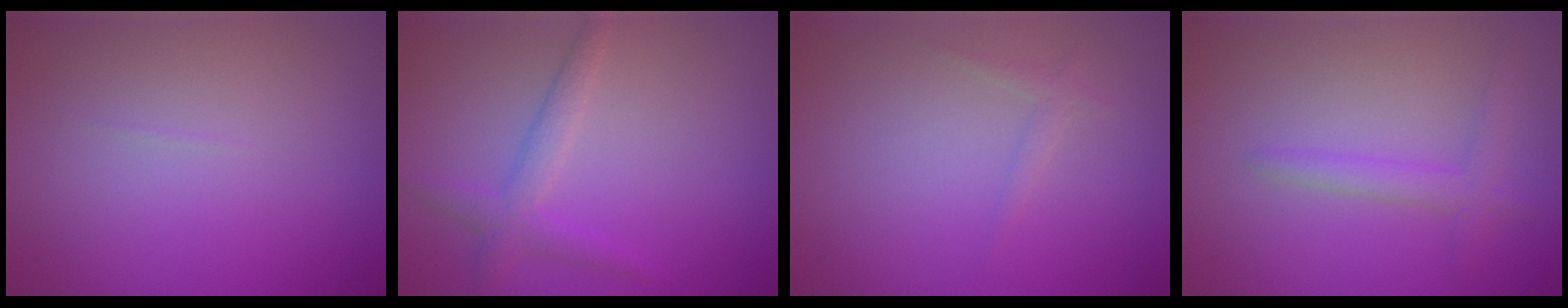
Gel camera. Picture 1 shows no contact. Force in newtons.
{"total": 2.4, "press": 2.4, "slide": 0.1}
{"total": 0.9, "press": 0.9, "slide": 0.1}
{"total": 2.1, "press": 2.1, "slide": 0.1}